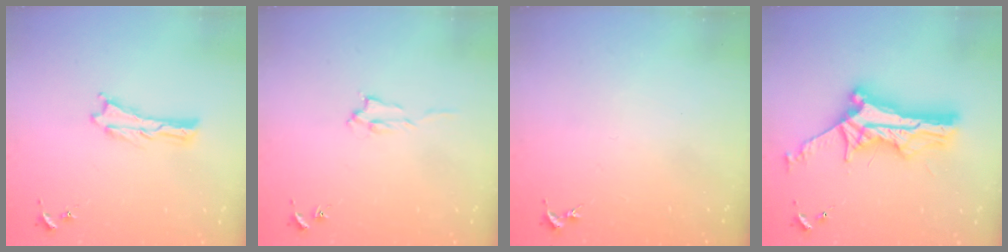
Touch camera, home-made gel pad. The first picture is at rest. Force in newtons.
{"total": 1.4, "press": 1.4, "slide": 0.2}
{"total": 0.0}
{"total": 12.0, "press": 12.0, "slide": 0.8}